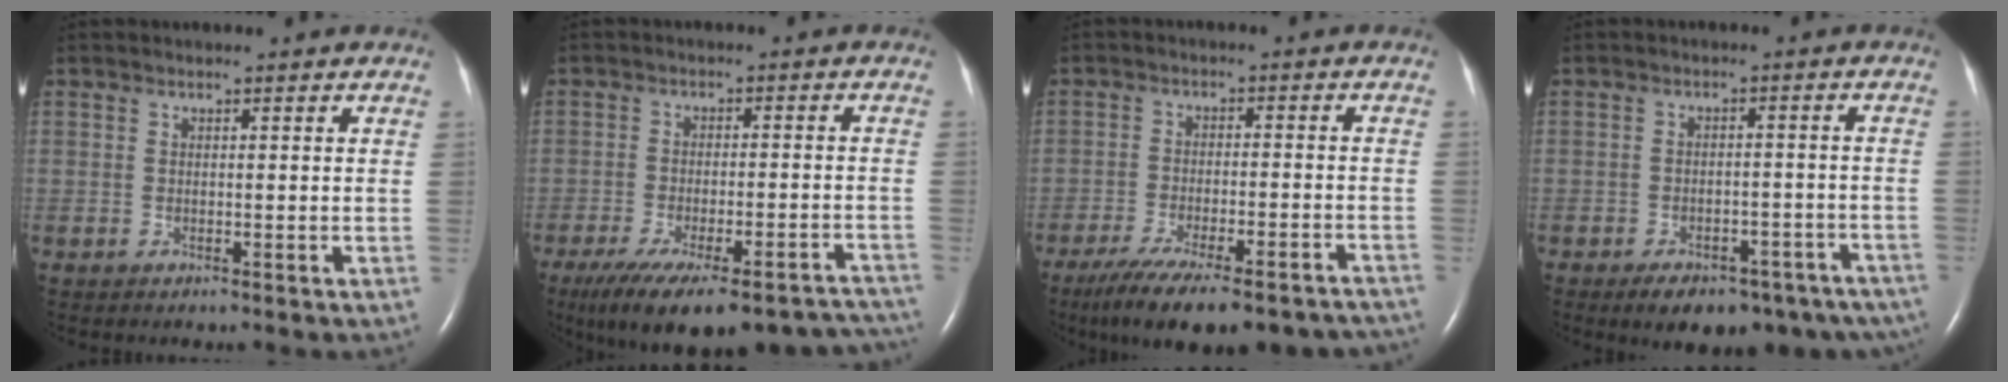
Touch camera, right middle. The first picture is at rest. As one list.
[{"total": 23.2, "force": [-19.0, 6.6, 11.5], "torque": [-0.148, -0.012, -0.247]}, {"total": 21.0, "force": [-17.5, 4.7, 10.7], "torque": [-0.141, -0.016, -0.237]}, {"total": 15.4, "force": [-11.3, 7.5, 7.2], "torque": [-0.086, 0.013, -0.130]}]